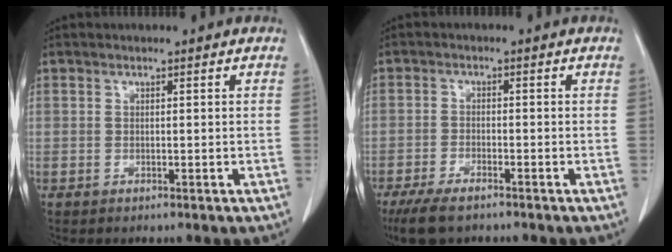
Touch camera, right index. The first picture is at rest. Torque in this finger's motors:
{"motor_torque": [0.35, -0.33, 0.07, 0.01]}